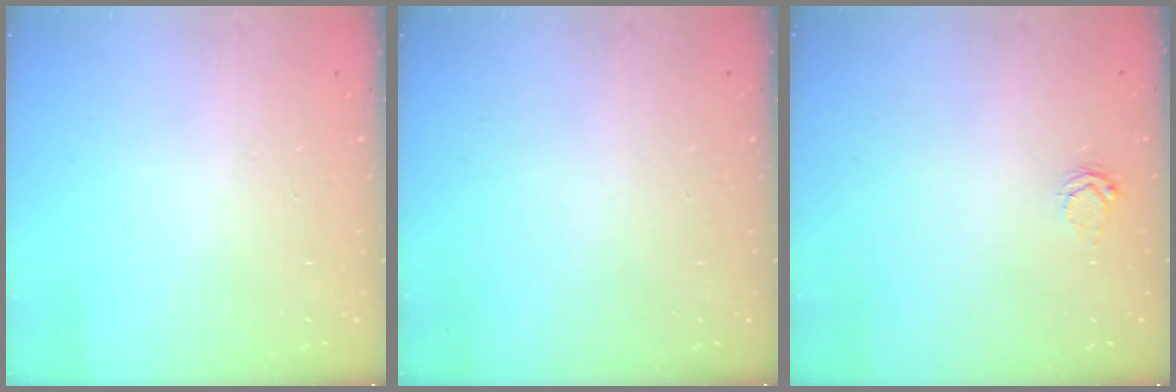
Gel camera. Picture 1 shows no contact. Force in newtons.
{"total": 0.0}
{"total": 2.6, "press": 2.6, "slide": 0.3}